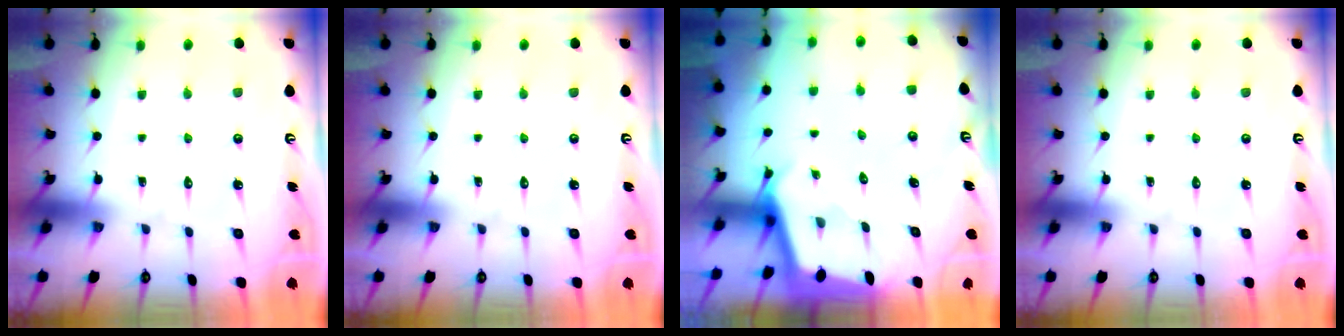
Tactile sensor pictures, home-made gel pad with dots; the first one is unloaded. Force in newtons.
{"total": 0.0}
{"total": 2.3, "press": 2.3, "slide": 0.1}
{"total": 0.0}